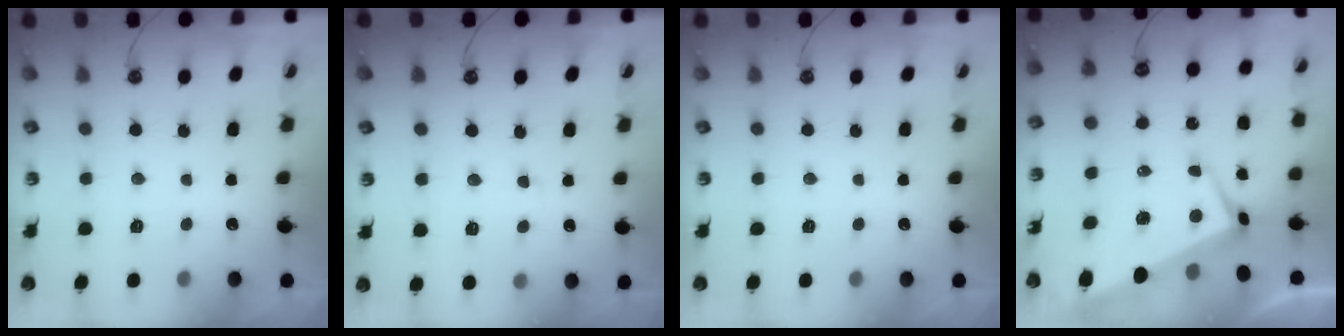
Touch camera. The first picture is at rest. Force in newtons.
{"total": 1.0, "press": 0.9, "slide": 0.5}
{"total": 0.0}
{"total": 1.7, "press": 1.1, "slide": 1.3}